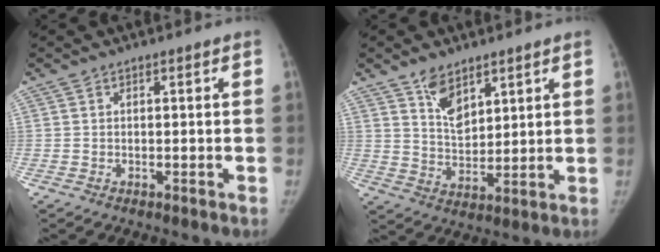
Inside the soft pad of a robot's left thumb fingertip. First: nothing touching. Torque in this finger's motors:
{"motor_torque": [1.15, 0.49, 0.83, -0.73, 0.23]}